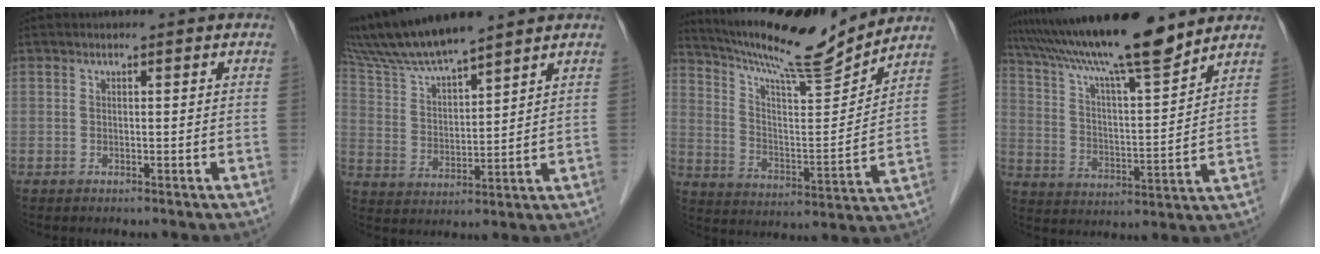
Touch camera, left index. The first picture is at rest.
{"total": 11.3, "force": [10.1, 0.4, 5.1], "torque": [-0.108, 0.016, 0.197]}
{"total": 17.1, "force": [15.8, 0.4, 6.6], "torque": [-0.121, -0.010, 0.258]}
{"total": 17.4, "force": [14.7, 0.9, 9.3], "torque": [-0.163, 0.011, 0.250]}